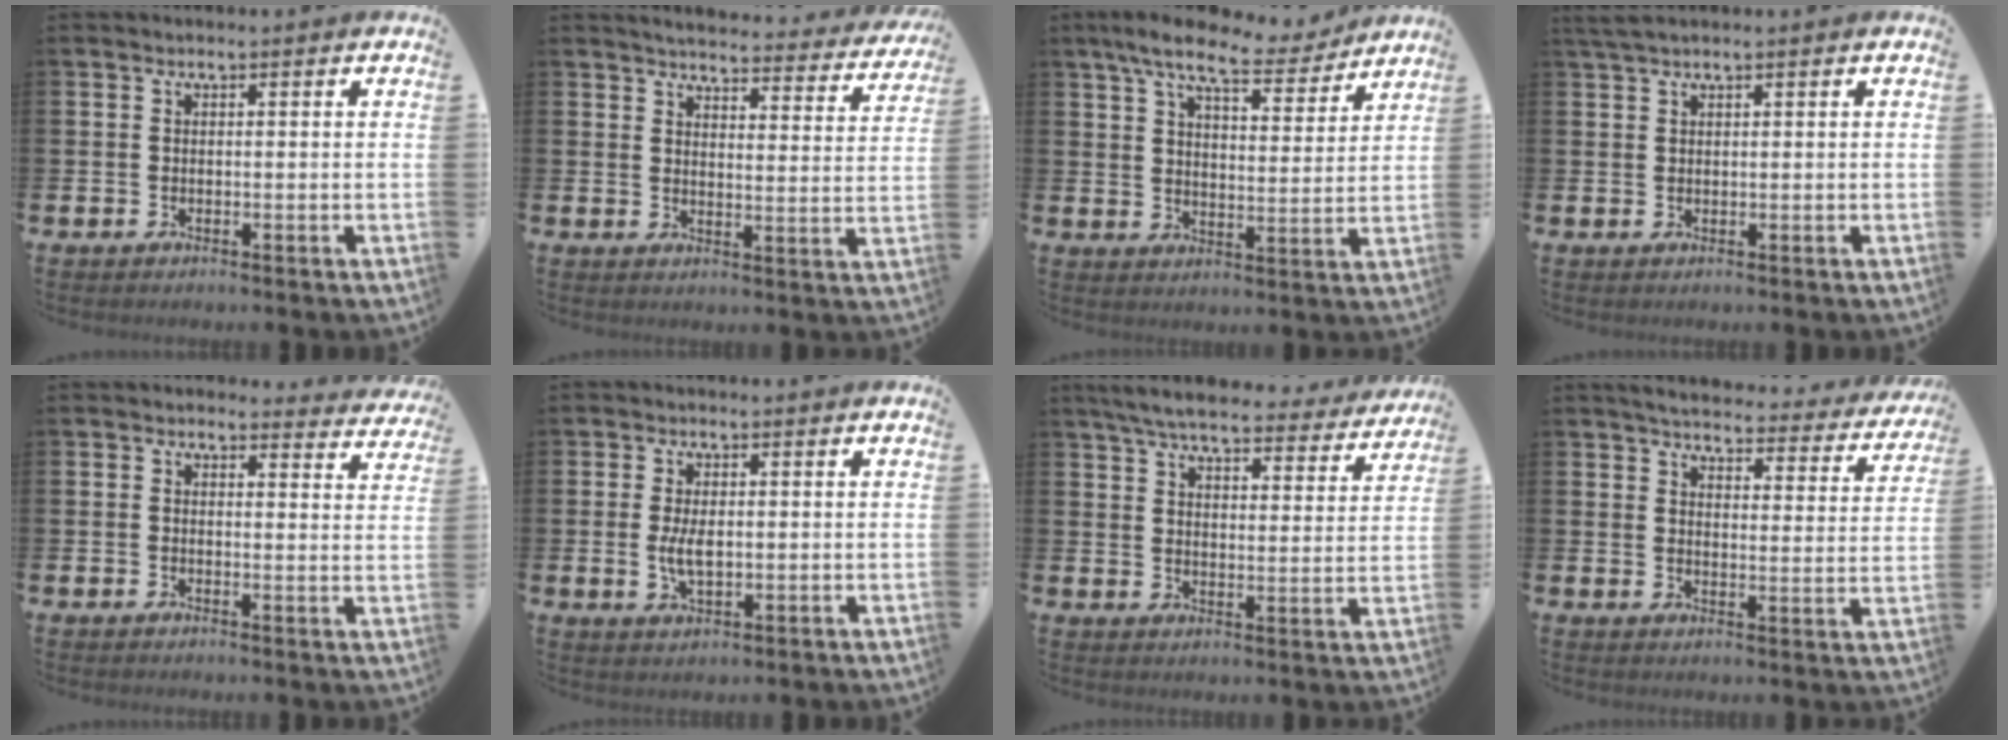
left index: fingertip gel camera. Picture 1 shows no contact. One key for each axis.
{"total": 4.2, "fx": 4.1, "fy": 0.5, "fz": 0.7, "tx": -0.026, "ty": -0.037, "tz": 0.067}
{"total": 9.1, "fx": 7.9, "fy": 2.1, "fz": 4.1, "tx": -0.097, "ty": -0.034, "tz": 0.136}
{"total": 1.8, "fx": 1.5, "fy": 0.2, "fz": 1.0, "tx": -0.025, "ty": 0.006, "tz": 0.029}
{"total": 2.2, "fx": 2.1, "fy": 0.6, "fz": 0.1, "tx": 0.005, "ty": -0.013, "tz": 0.035}
{"total": 3.7, "fx": 0.0, "fy": 1.9, "fz": 3.3, "tx": -0.052, "ty": 0.000, "tz": -0.003}
{"total": 6.5, "fx": 6.0, "fy": 1.0, "fz": 2.3, "tx": -0.054, "ty": -0.036, "tz": 0.101}
{"total": 4.2, "fx": 3.9, "fy": 0.8, "fz": 1.1, "tx": -0.035, "ty": -0.033, "tz": 0.062}